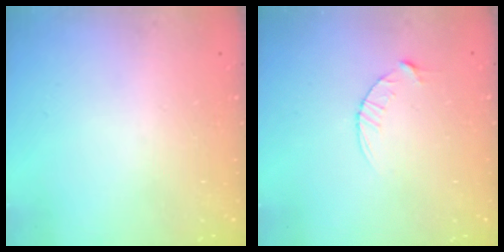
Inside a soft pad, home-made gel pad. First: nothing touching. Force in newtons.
{"total": 3.6, "press": 3.5, "slide": 0.5}